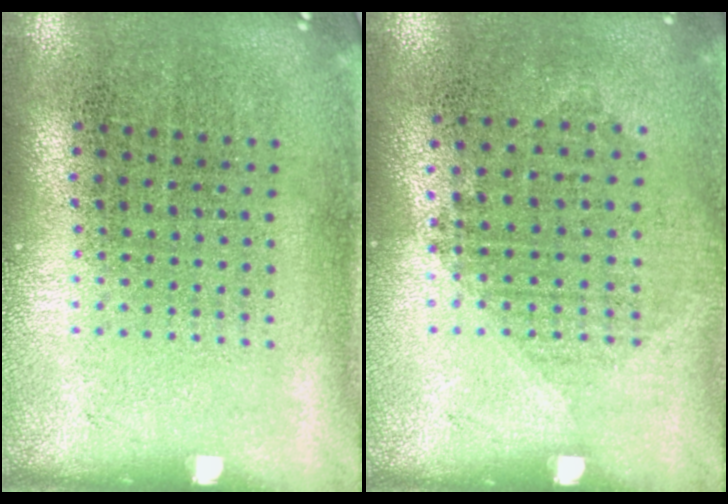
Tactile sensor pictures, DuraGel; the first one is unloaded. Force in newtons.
{"total": 1.0, "press": 0.9, "slide": 0.4}